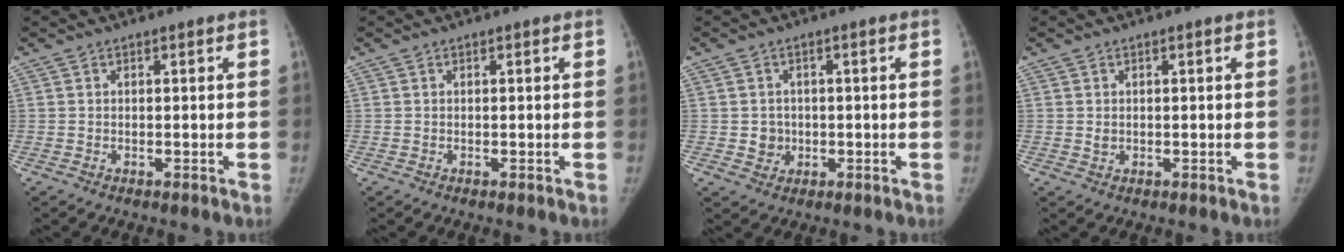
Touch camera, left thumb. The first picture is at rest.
{"total": 0.0}
{"total": 3.1, "force": [-0.3, 3.0, 0.9], "torque": [0.005, 0.005, -0.001]}
{"total": 1.0, "force": [0.1, 0.8, 0.5], "torque": [-0.007, -0.001, 0.004]}